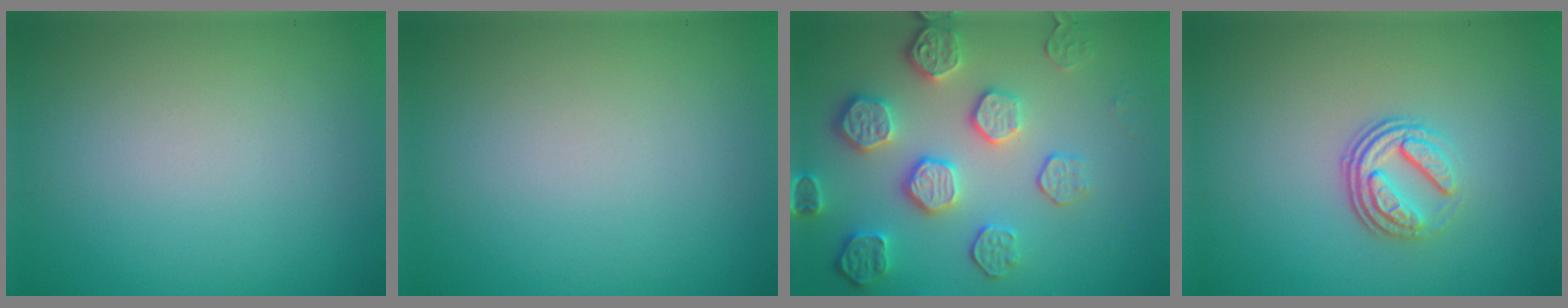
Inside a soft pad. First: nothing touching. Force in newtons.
{"total": 0.0}
{"total": 5.2, "press": 4.5, "slide": 2.6}
{"total": 3.5, "press": 2.5, "slide": 2.4}